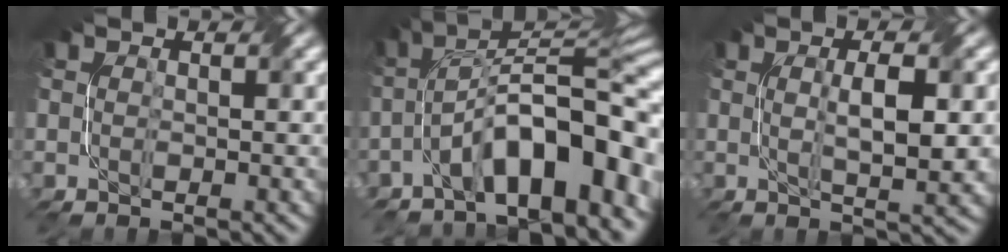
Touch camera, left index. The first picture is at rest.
{"total": 11.6, "force": [-4.7, 3.8, 10.0], "torque": [-0.145, 0.016, -0.077]}
{"total": 4.8, "force": [0.3, 1.1, 4.7], "torque": [-0.080, 0.000, 0.010]}